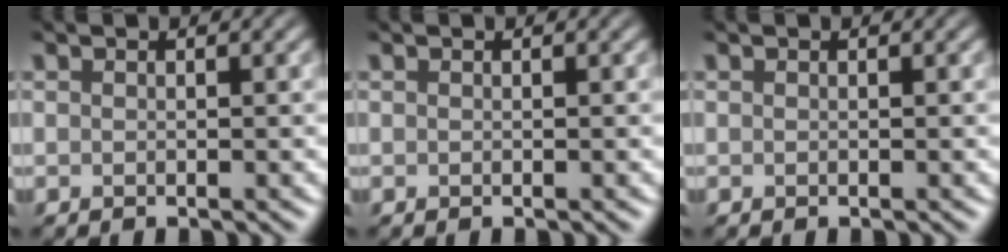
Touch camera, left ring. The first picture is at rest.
{"total": 0.0}
{"total": 0.0}